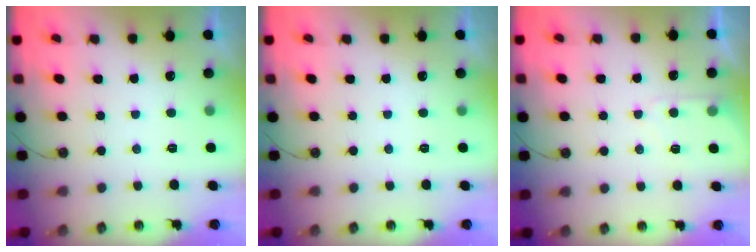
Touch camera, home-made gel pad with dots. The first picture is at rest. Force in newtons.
{"total": 0.0}
{"total": 4.8, "press": 4.8, "slide": 0.6}